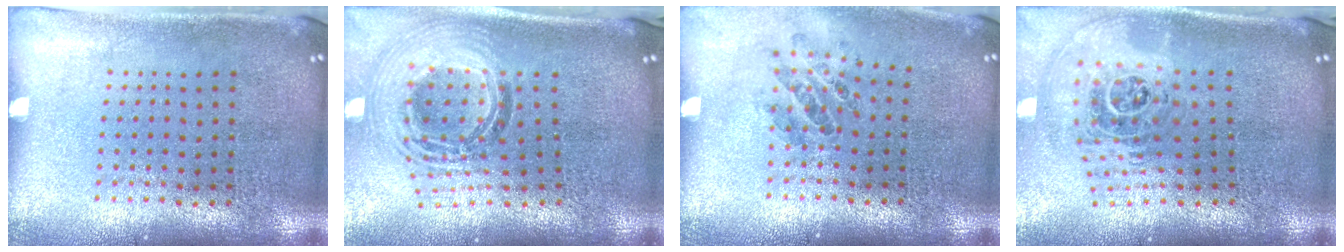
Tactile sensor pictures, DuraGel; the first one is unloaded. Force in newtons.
{"total": 2.0, "press": 1.6, "slide": 1.2}
{"total": 0.9, "press": 0.9, "slide": 0.0}
{"total": 2.1, "press": 1.6, "slide": 1.4}